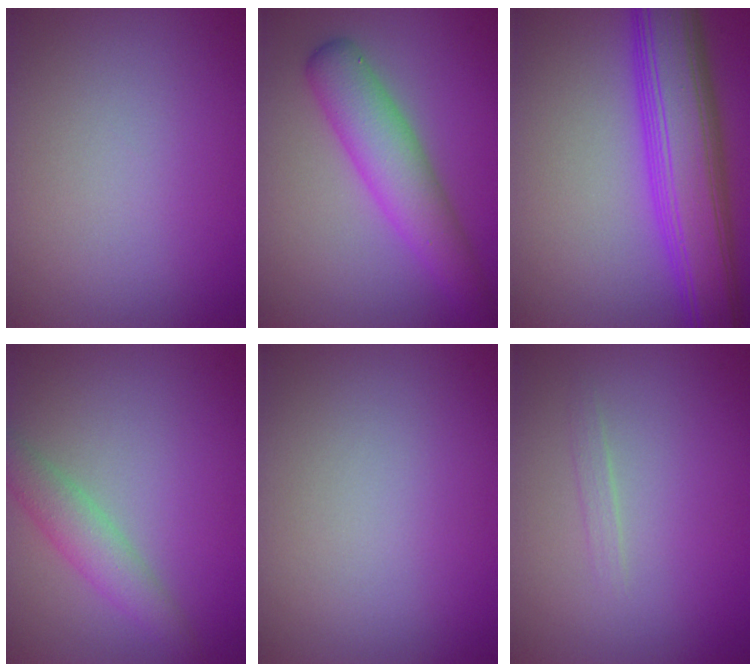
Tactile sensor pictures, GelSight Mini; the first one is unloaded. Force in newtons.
{"total": 5.2, "press": 5.2, "slide": 0.1}
{"total": 9.7, "press": 9.7, "slide": 0.1}
{"total": 2.9, "press": 2.9, "slide": 0.1}
{"total": 0.0}
{"total": 0.6, "press": 0.6, "slide": 0.1}